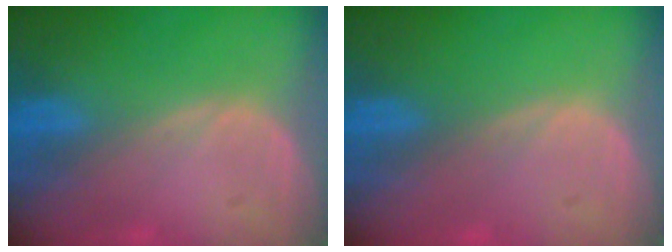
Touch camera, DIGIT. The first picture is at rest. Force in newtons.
{"total": 0.0}